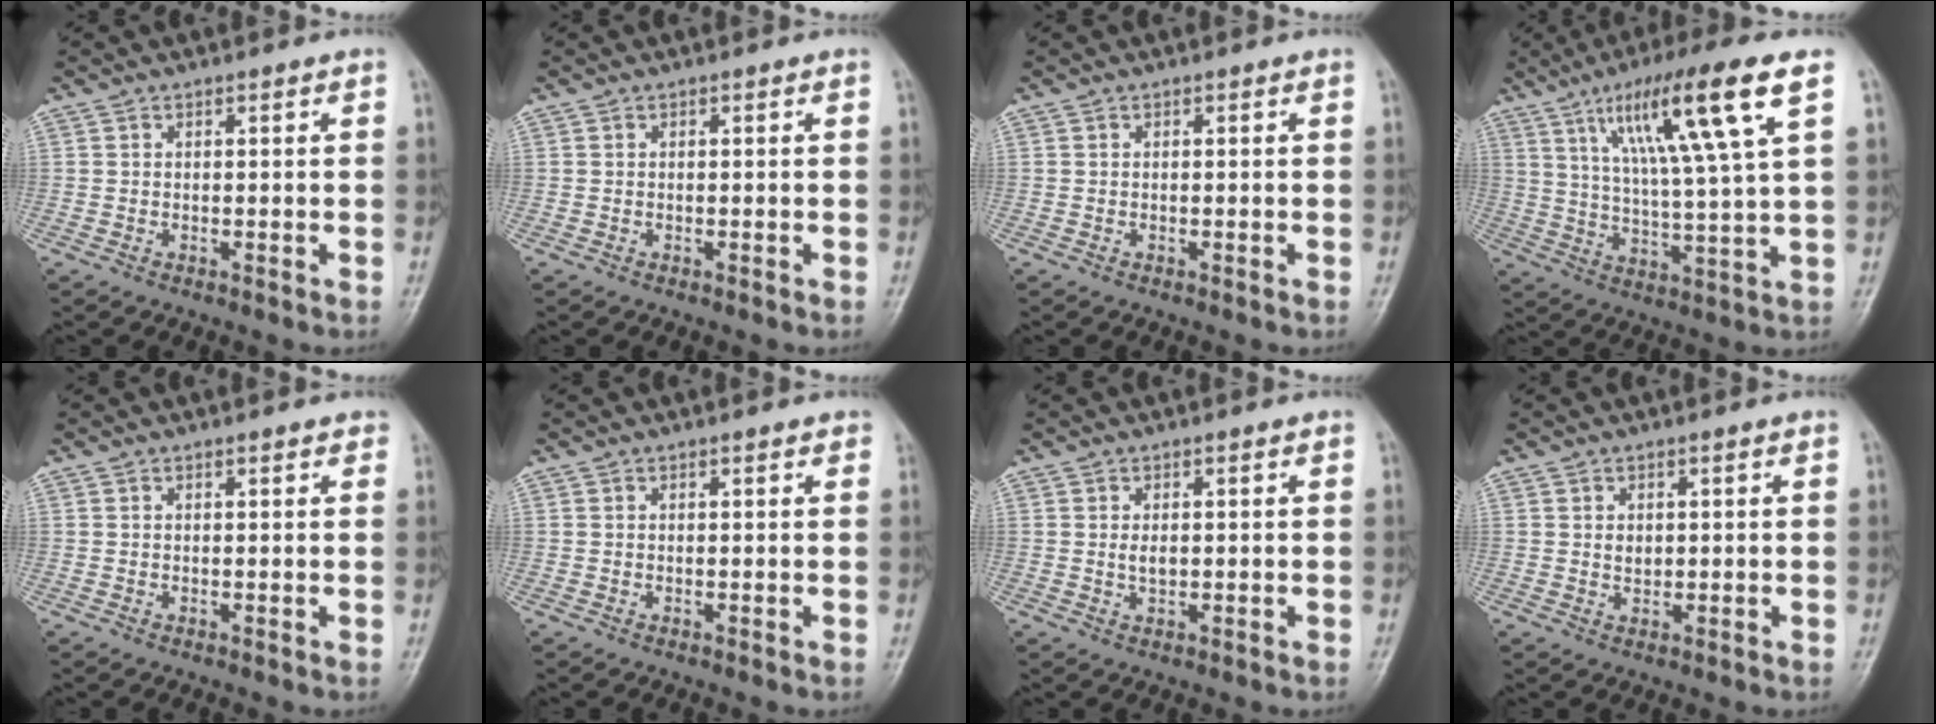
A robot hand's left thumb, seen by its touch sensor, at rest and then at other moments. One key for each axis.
{"total": 0.0}
{"total": 0.0}
{"total": 17.0, "fx": 7.8, "fy": 1.4, "fz": 15.1, "tx": -0.264, "ty": -0.017, "tz": 0.132}
{"total": 1.3, "fx": 0.9, "fy": 0.5, "fz": 0.8, "tx": -0.007, "ty": -0.003, "tz": 0.009}
{"total": 1.0, "fx": 0.7, "fy": 0.3, "fz": 0.7, "tx": -0.008, "ty": -0.002, "tz": 0.007}
{"total": 1.9, "fx": 0.4, "fy": 1.0, "fz": 1.6, "tx": -0.024, "ty": -0.003, "tz": 0.009}
{"total": 1.7, "fx": 0.6, "fy": 1.2, "fz": 1.1, "tx": -0.011, "ty": -0.004, "tz": 0.011}